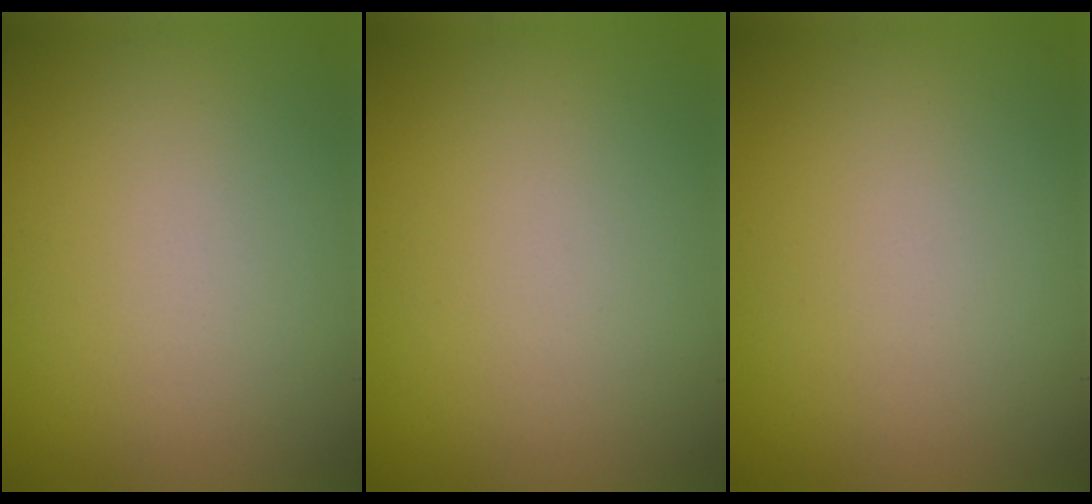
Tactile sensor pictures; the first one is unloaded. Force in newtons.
{"total": 0.0}
{"total": 0.0}